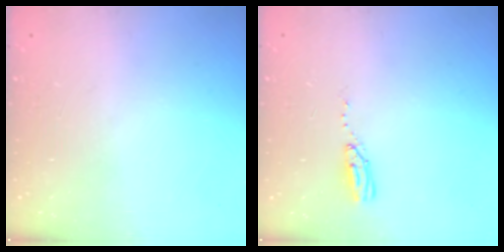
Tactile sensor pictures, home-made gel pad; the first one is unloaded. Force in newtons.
{"total": 3.7, "press": 3.7, "slide": 0.3}